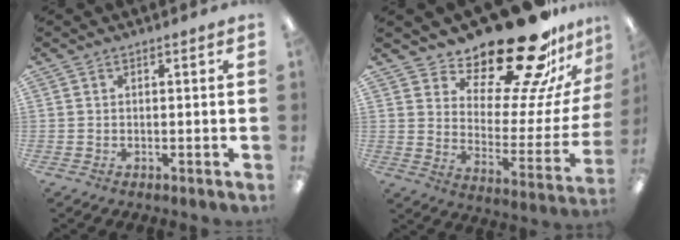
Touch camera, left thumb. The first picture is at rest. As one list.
[{"total": 25.2, "force": [20.7, 7.5, 12.3], "torque": [-0.171, -0.158, 0.343]}]